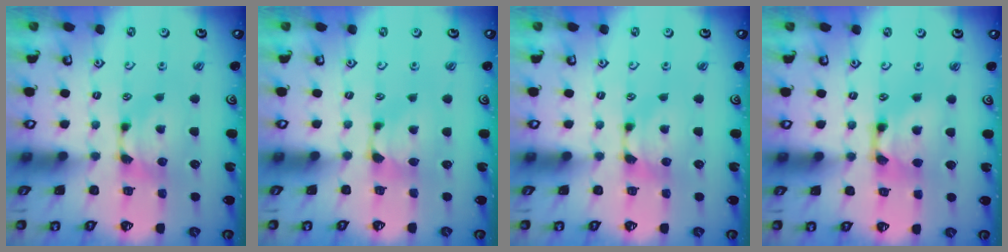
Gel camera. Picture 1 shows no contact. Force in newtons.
{"total": 0.9, "press": 0.6, "slide": 0.6}
{"total": 0.0}
{"total": 2.7, "press": 2.7, "slide": 0.2}